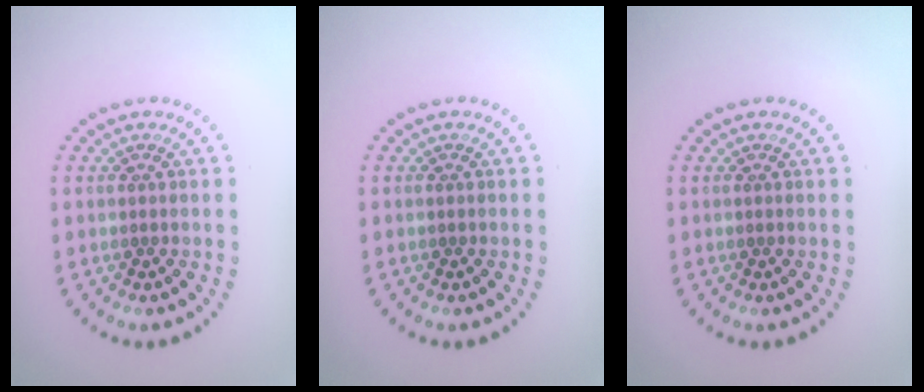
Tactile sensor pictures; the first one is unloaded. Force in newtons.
{"total": 0.0}
{"total": 0.0}